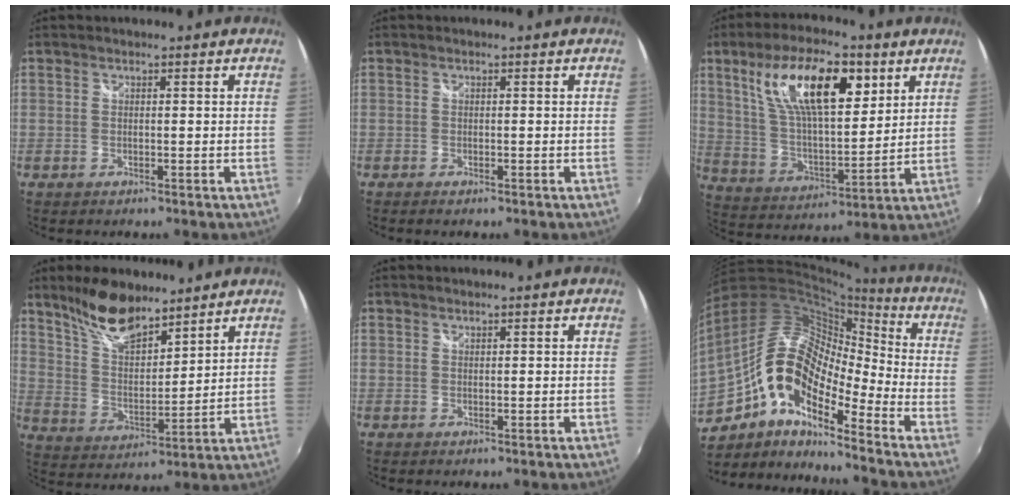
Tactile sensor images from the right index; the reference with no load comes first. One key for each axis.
{"total": 0.8, "fx": -0.7, "fy": 0.3, "fz": 0.4, "tx": -0.011, "ty": -0.004, "tz": -0.012}
{"total": 18.9, "fx": 8.8, "fy": 7.5, "fz": 14.9, "tx": -0.268, "ty": 0.015, "tz": 0.164}
{"total": 12.7, "fx": 10.0, "fy": 4.6, "fz": 6.4, "tx": -0.118, "ty": 0.005, "tz": 0.191}
{"total": 0.0}
{"total": 18.0, "fx": -8.2, "fy": 7.9, "fz": 14.0, "tx": -0.246, "ty": 0.002, "tz": -0.169}